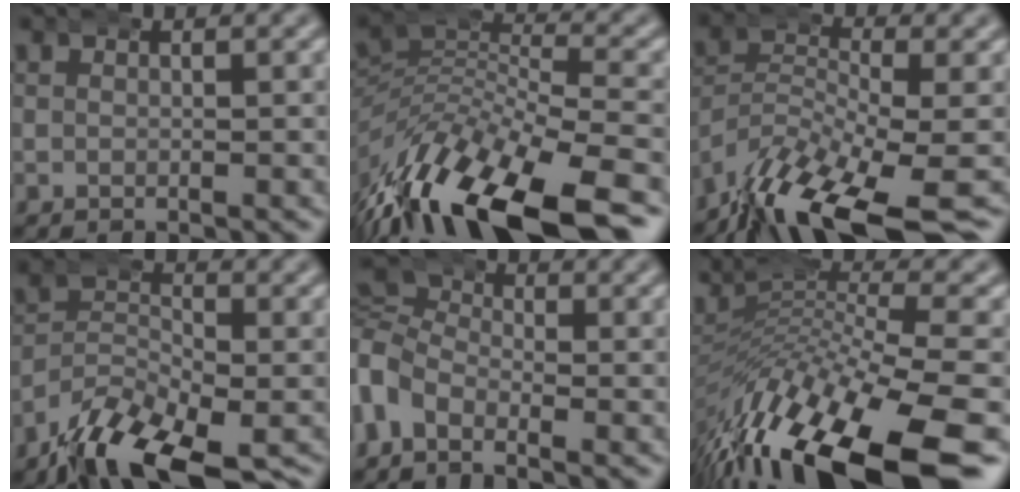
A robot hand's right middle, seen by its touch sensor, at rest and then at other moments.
{"total": 11.6, "force": [-6.3, 5.6, 7.9], "torque": [-0.143, -0.026, -0.093]}
{"total": 8.7, "force": [-5.1, 3.7, 6.0], "torque": [-0.118, -0.033, -0.073]}
{"total": 7.6, "force": [-4.6, 3.1, 5.2], "torque": [-0.078, -0.015, -0.073]}
{"total": 6.8, "force": [-0.9, 6.2, 2.6], "torque": [-0.067, -0.013, -0.031]}
{"total": 13.0, "force": [-4.9, 5.8, 10.5], "torque": [-0.186, -0.018, -0.059]}